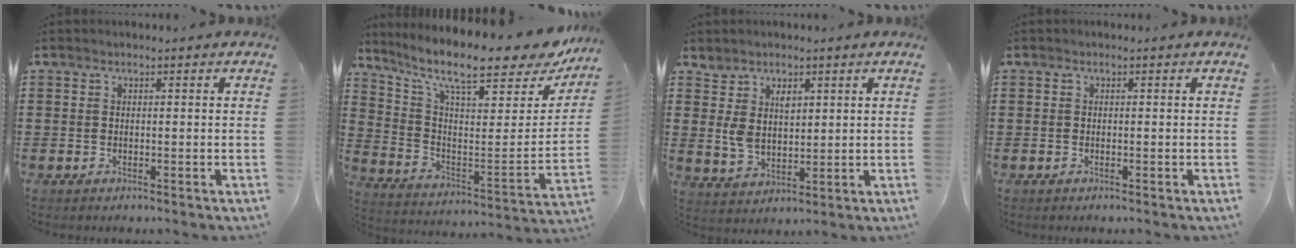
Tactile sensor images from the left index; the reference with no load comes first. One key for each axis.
{"total": 11.3, "fx": 8.7, "fy": 2.4, "fz": 6.8, "tx": -0.142, "ty": -0.066, "tz": 0.142}
{"total": 4.9, "fx": 2.2, "fy": 3.3, "fz": 2.9, "tx": -0.066, "ty": 0.005, "tz": 0.040}
{"total": 0.0}